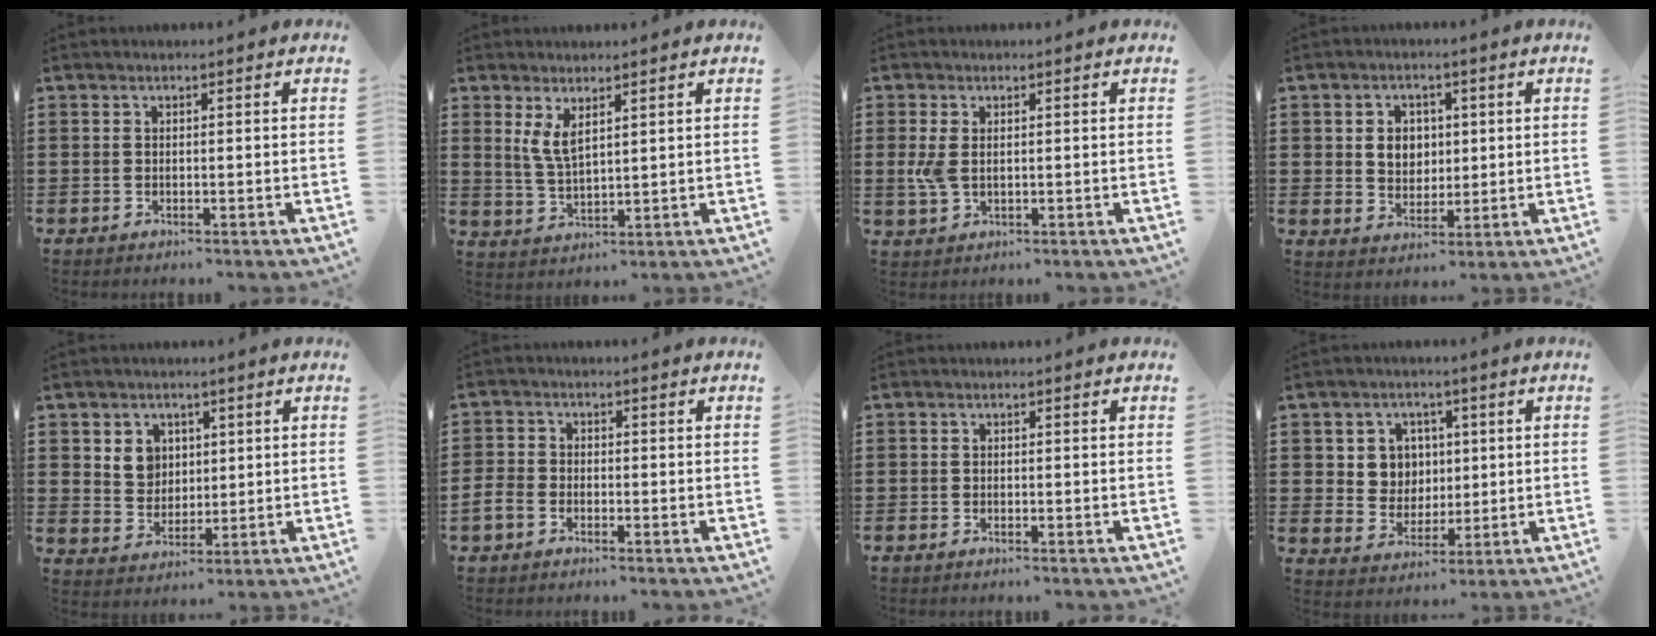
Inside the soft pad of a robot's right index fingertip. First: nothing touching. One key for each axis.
{"total": 4.2, "fx": 2.1, "fy": 1.5, "fz": 3.2, "tx": -0.084, "ty": -0.003, "tz": 0.033}
{"total": 3.7, "fx": 0.2, "fy": 2.1, "fz": 3.0, "tx": -0.083, "ty": -0.001, "tz": -0.003}
{"total": 4.3, "fx": 0.8, "fy": 3.8, "fz": 1.9, "tx": -0.043, "ty": 0.010, "tz": 0.009}
{"total": 4.5, "fx": 1.9, "fy": 4.0, "fz": 0.9, "tx": -0.029, "ty": 0.011, "tz": 0.032}
{"total": 2.3, "fx": -1.7, "fy": 1.3, "fz": 0.8, "tx": -0.031, "ty": -0.001, "tz": -0.038}
{"total": 0.5, "fx": -0.5, "fy": -0.2, "fz": -0.1, "tx": 0.002, "ty": -0.003, "tz": -0.010}
{"total": 5.4, "fx": 1.5, "fy": 5.0, "fz": 1.1, "tx": -0.048, "ty": 0.015, "tz": 0.027}